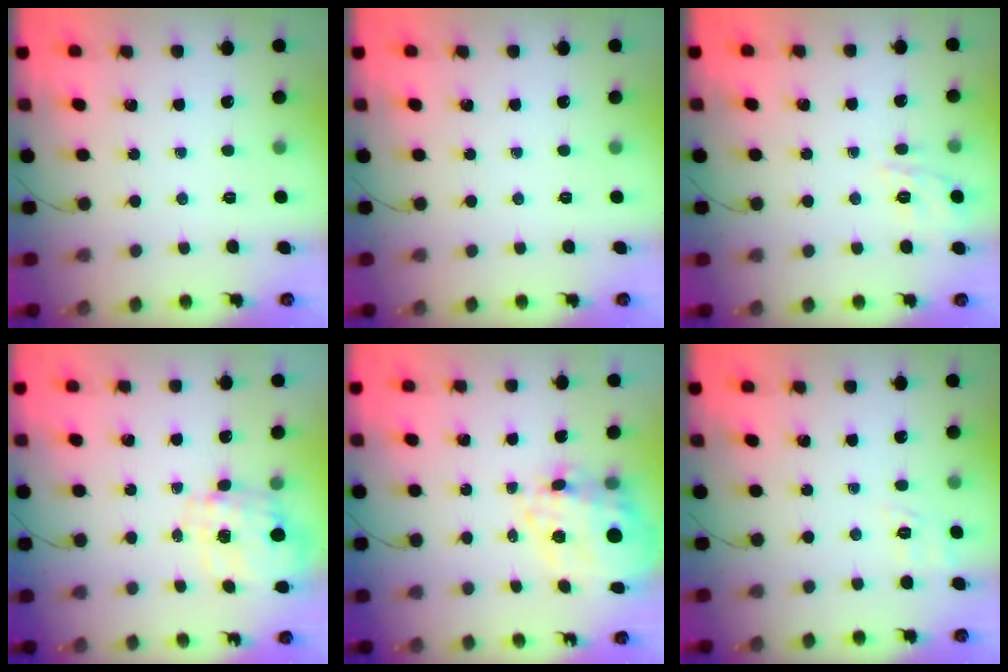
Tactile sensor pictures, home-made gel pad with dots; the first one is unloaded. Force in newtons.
{"total": 0.0}
{"total": 3.3, "press": 3.1, "slide": 1.1}
{"total": 2.6, "press": 2.4, "slide": 1.0}
{"total": 14.9, "press": 14.6, "slide": 3.0}
{"total": 4.1, "press": 3.6, "slide": 2.0}